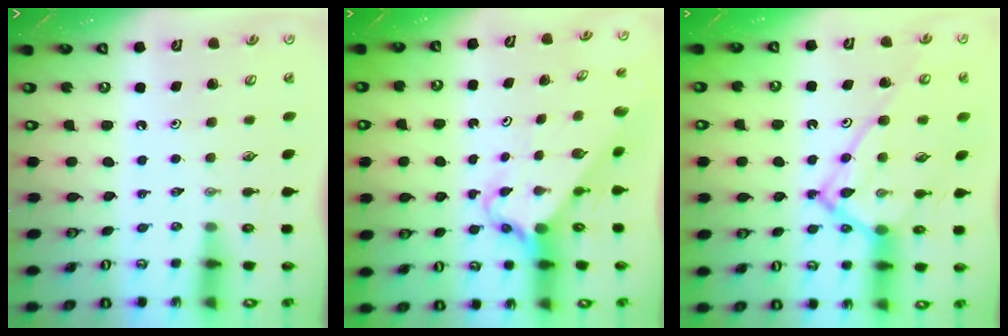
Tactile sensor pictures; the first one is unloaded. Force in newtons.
{"total": 2.8, "press": 2.8, "slide": 0.2}
{"total": 16.0, "press": 16.0, "slide": 1.6}